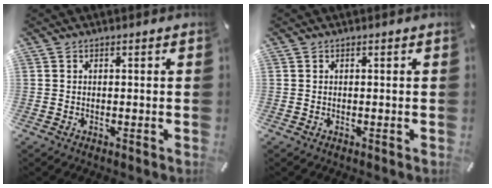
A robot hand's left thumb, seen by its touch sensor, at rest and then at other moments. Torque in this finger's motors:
{"motor_torque": [0.01, 0.01, -0.02, 0.00, 0.00]}